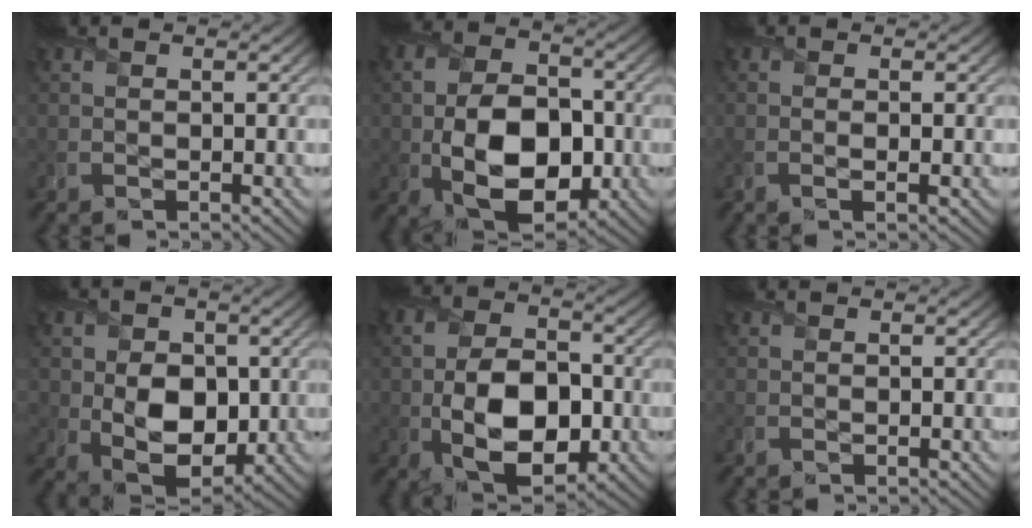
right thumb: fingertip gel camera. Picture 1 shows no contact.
{"total": 12.5, "force": [-2.4, 8.1, 9.1], "torque": [-0.186, -0.030, -0.033]}
{"total": 1.3, "force": [-0.3, 0.2, 1.3], "torque": [-0.025, -0.001, -0.007]}
{"total": 9.2, "force": [-0.3, 6.9, 6.1], "torque": [-0.119, -0.020, -0.006]}
{"total": 11.2, "force": [-2.3, 7.0, 8.5], "torque": [-0.179, -0.025, -0.032]}
{"total": 0.0}